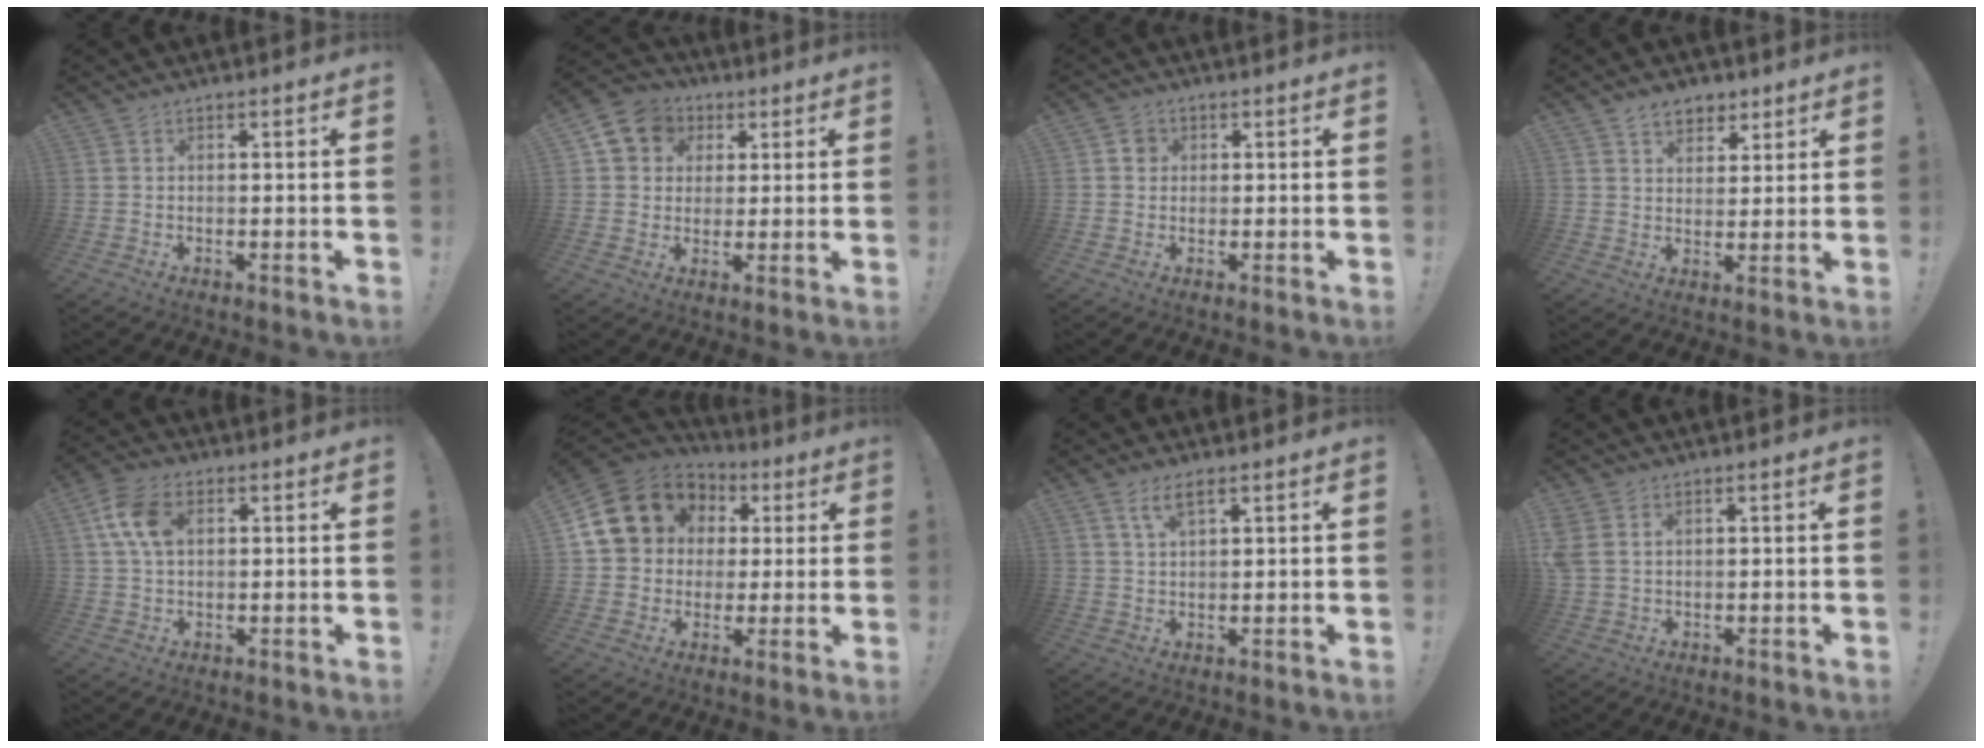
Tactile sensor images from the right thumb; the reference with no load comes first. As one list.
[{"total": 9.5, "force": [3.0, 8.4, 3.2], "torque": [-0.044, -0.008, 0.064]}, {"total": 3.0, "force": [0.5, 2.7, 1.0], "torque": [-0.008, 0.005, 0.008]}, {"total": 7.0, "force": [4.5, 5.0, 2.0], "torque": [-0.014, -0.026, 0.084]}, {"total": 9.7, "force": [2.5, 6.3, 7.0], "torque": [-0.134, 0.010, 0.050]}, {"total": 16.5, "force": [4.8, 14.0, 7.2], "torque": [-0.113, -0.013, 0.111]}, {"total": 4.7, "force": [2.6, 1.8, 3.5], "torque": [-0.063, -0.004, 0.047]}, {"total": 4.0, "force": [1.6, 2.8, 2.3], "torque": [-0.053, -0.001, 0.033]}]